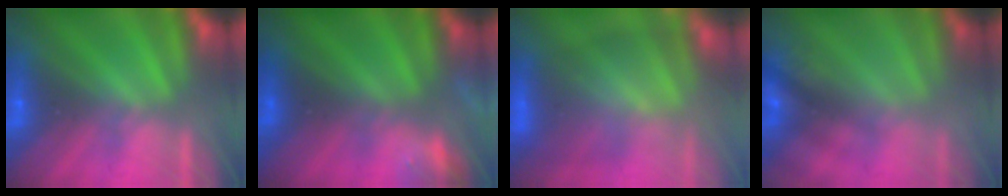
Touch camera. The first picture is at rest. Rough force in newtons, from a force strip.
{"total": 6.6}
{"total": 11.8}
{"total": 2.5}